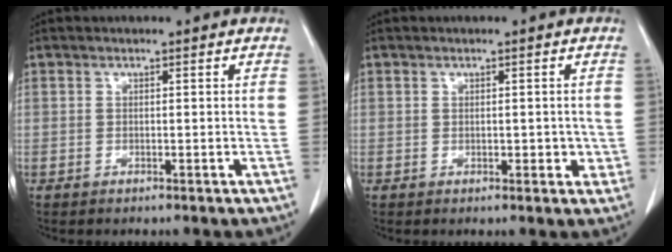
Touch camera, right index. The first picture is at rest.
{"total": 2.0, "force": [0.0, 1.3, 1.4], "torque": [-0.009, 0.004, 0.004]}